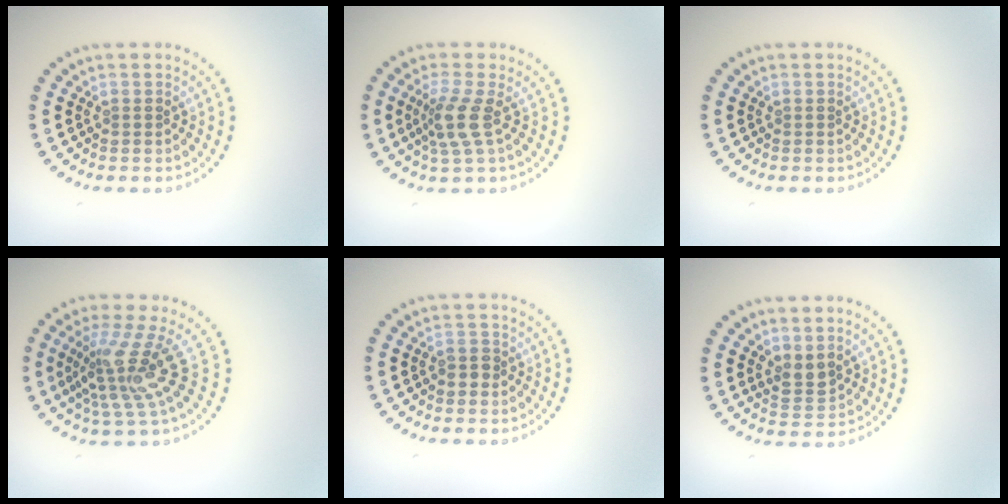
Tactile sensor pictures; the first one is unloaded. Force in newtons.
{"total": 2.9, "press": 2.2, "slide": 1.8}
{"total": 0.0}
{"total": 4.7, "press": 3.1, "slide": 3.6}
{"total": 1.4, "press": 1.4, "slide": 0.3}
{"total": 1.9, "press": 1.6, "slide": 1.0}